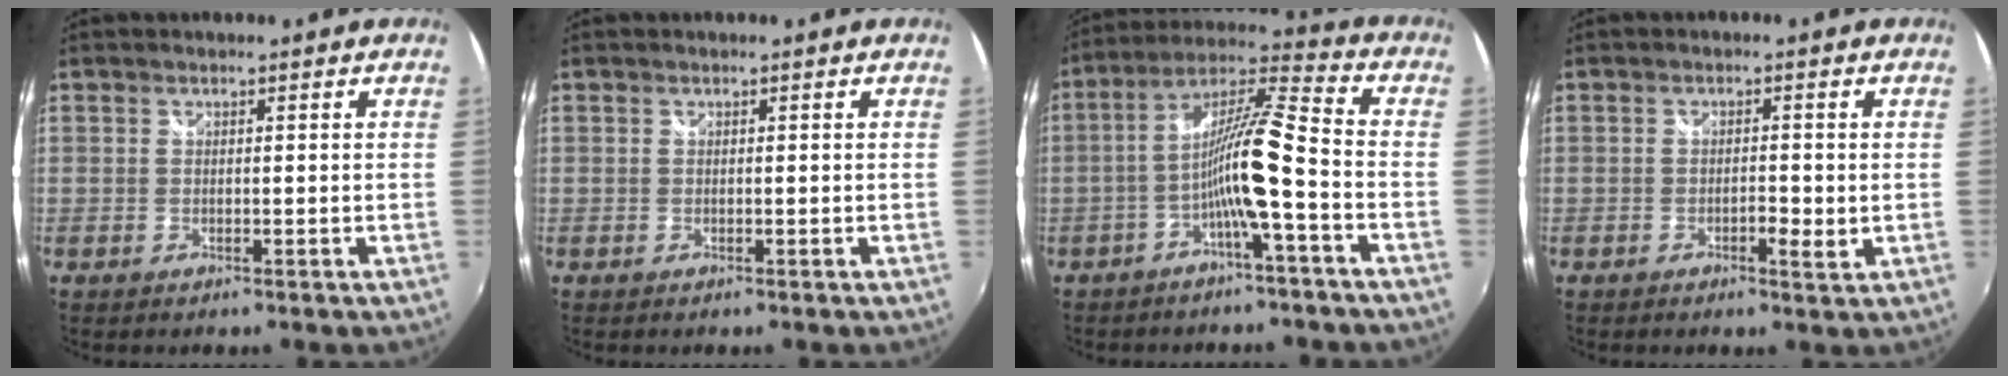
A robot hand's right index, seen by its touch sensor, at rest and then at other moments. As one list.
[{"total": 0.0}, {"total": 10.4, "force": [-4.3, 0.0, 9.5], "torque": [-0.193, 0.016, -0.078]}, {"total": 2.3, "force": [-0.6, 0.7, 2.1], "torque": [-0.038, -0.002, -0.011]}]